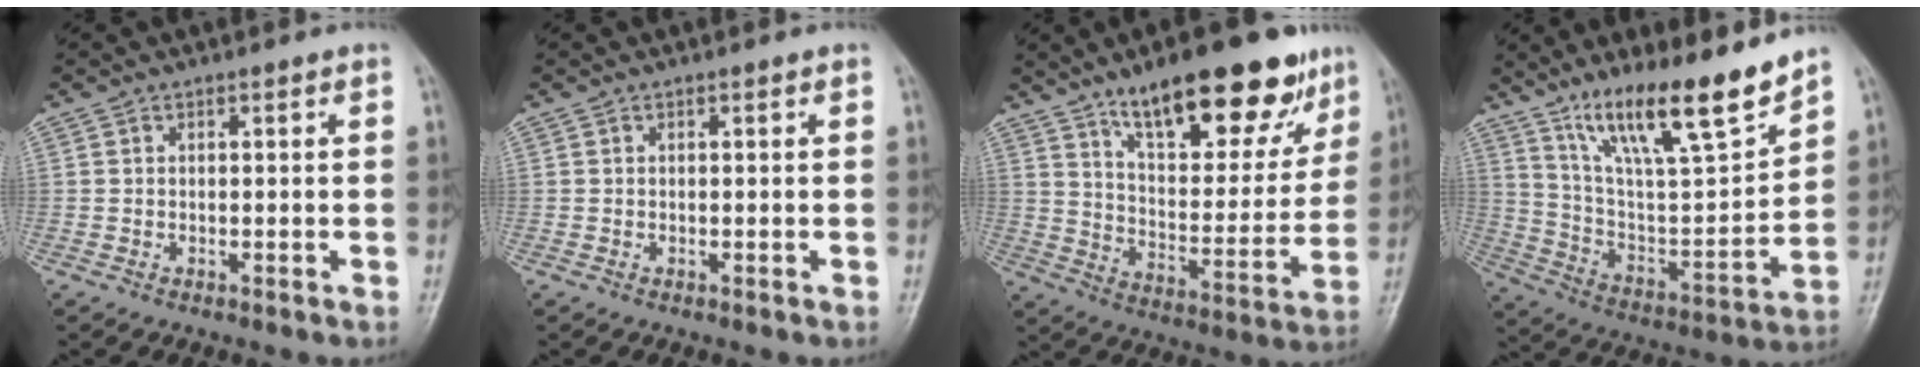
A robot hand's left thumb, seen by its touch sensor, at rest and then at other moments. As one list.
[{"total": 0.0}, {"total": 23.0, "force": [14.8, 8.4, 15.4], "torque": [-0.176, -0.054, 0.232]}, {"total": 19.1, "force": [14.1, 3.5, 12.4], "torque": [-0.177, -0.079, 0.253]}]